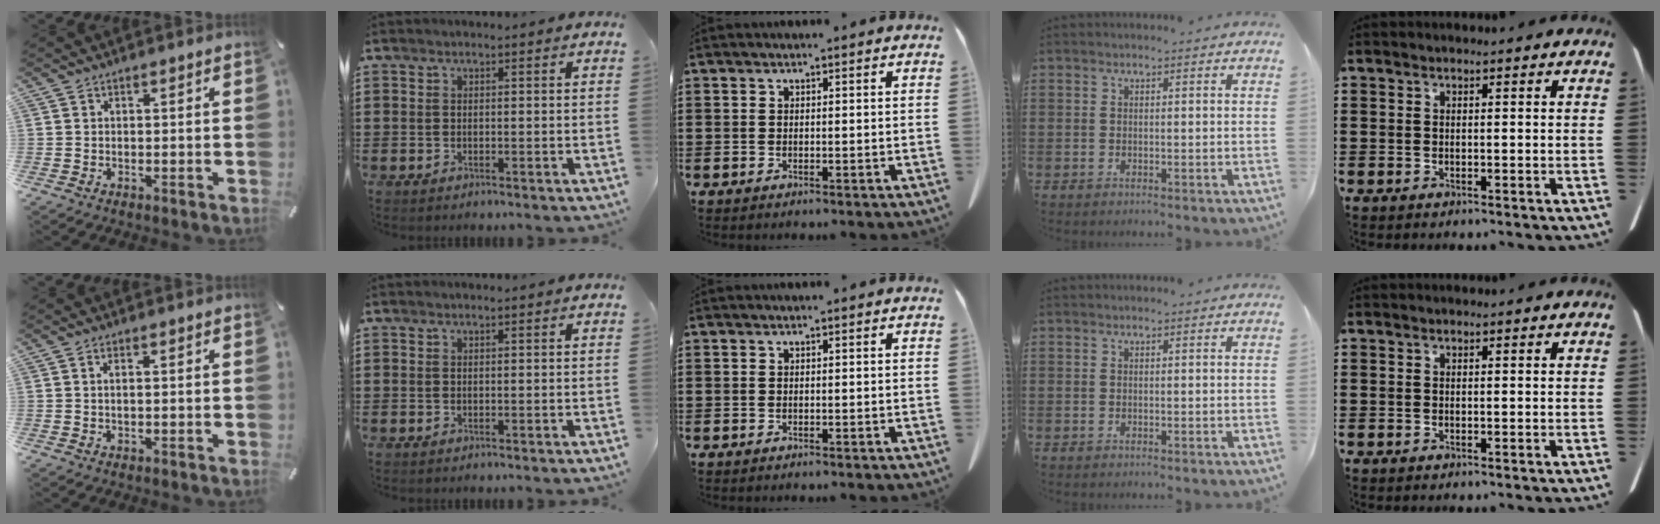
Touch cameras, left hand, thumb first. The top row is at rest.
{"thumb": {"total": 1.2, "force": [0.3, 0.3, 1.2], "torque": [-0.023, 0.000, 0.004]}}